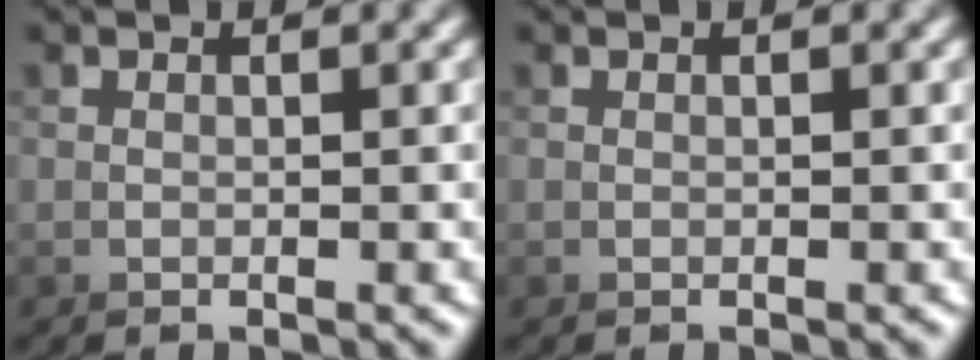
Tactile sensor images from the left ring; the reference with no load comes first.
{"total": 0.0}